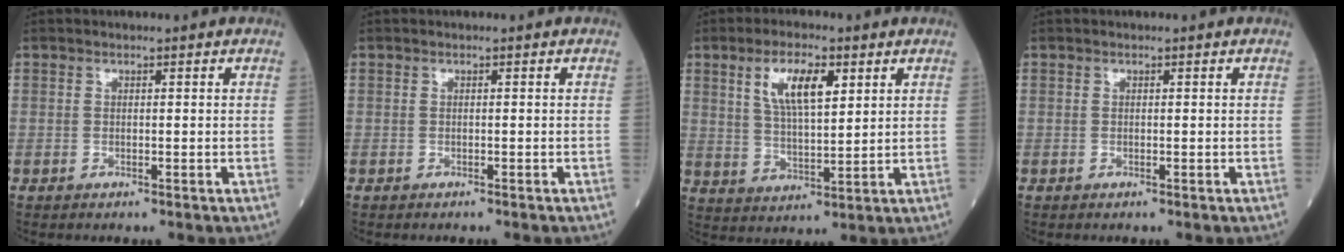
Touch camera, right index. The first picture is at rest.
{"total": 0.7, "force": [-0.6, 0.0, 0.3], "torque": [-0.002, 0.000, -0.010]}
{"total": 8.4, "force": [3.7, 2.6, 7.0], "torque": [-0.135, 0.005, 0.071]}
{"total": 0.0}